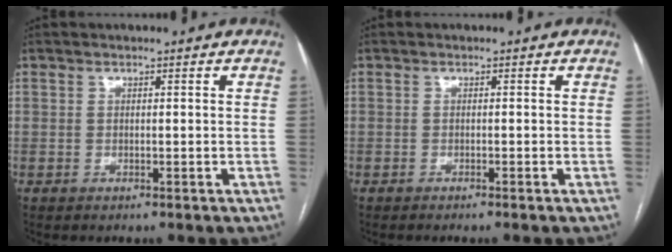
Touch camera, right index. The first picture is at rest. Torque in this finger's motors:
{"motor_torque": [-0.06, -0.05, -0.05, 0.01]}